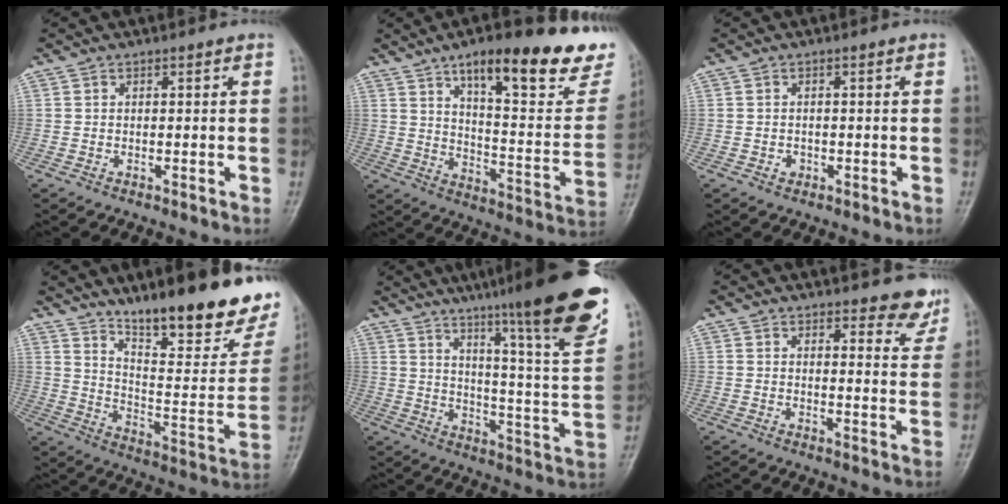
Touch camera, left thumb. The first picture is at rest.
{"total": 25.3, "force": [16.8, 7.2, 17.4], "torque": [-0.197, -0.073, 0.238]}
{"total": 1.0, "force": [-0.3, 0.8, 0.3], "torque": [-0.001, 0.003, -0.004]}
{"total": 26.4, "force": [18.8, 6.5, 17.4], "torque": [-0.215, -0.102, 0.279]}
{"total": 25.2, "force": [17.4, 2.1, 18.1], "torque": [-0.243, -0.079, 0.249]}
{"total": 6.6, "force": [5.9, 2.2, 2.1], "torque": [0.009, -0.041, 0.057]}